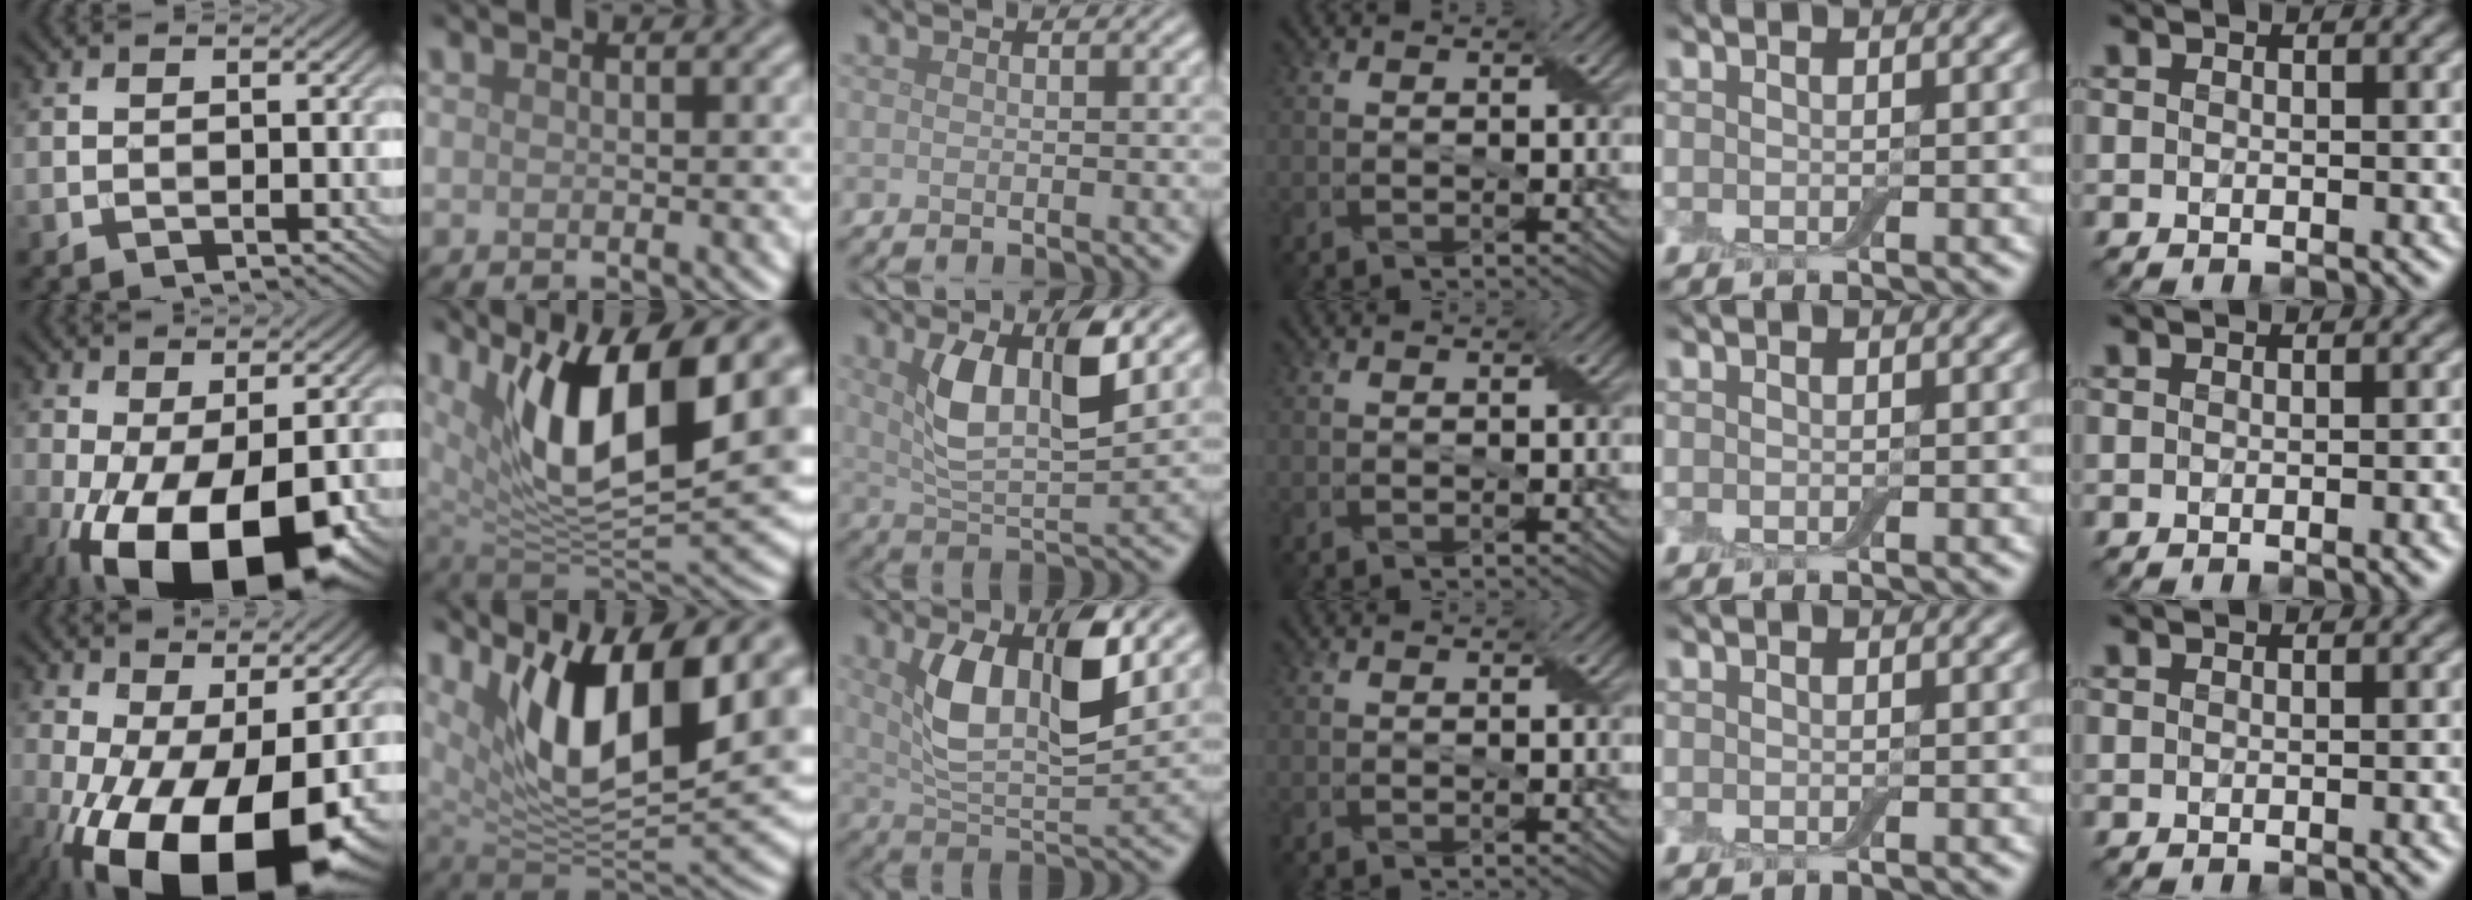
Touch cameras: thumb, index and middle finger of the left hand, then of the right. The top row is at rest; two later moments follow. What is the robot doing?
{"motion": "wrap", "object": "adhesive wrap"}